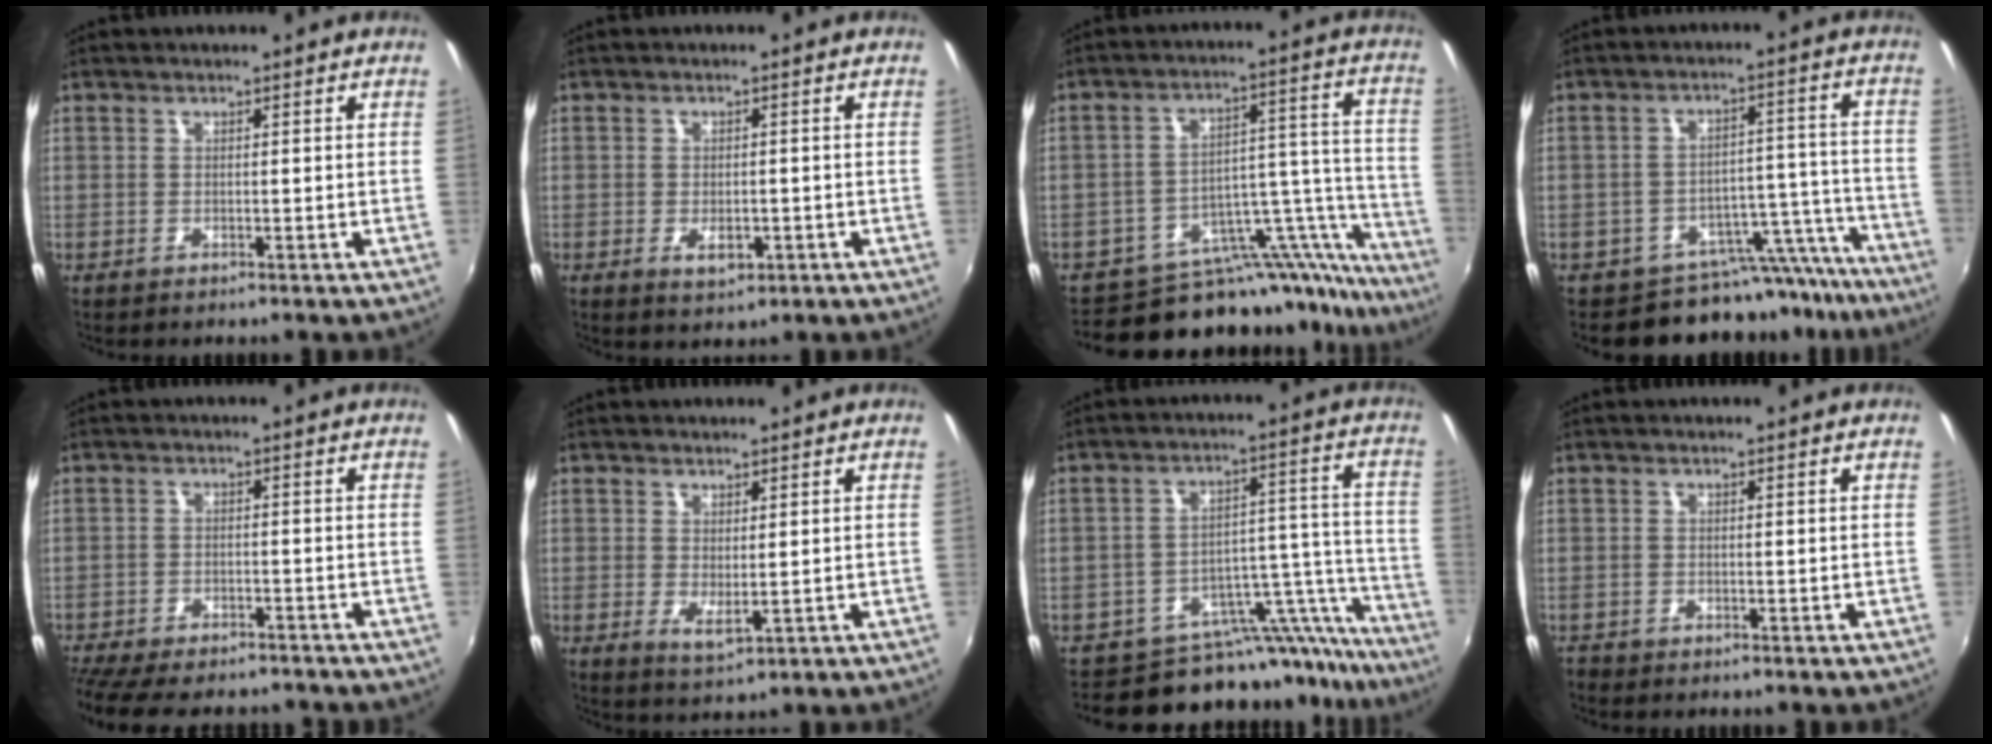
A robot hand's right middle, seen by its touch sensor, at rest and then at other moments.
{"total": 3.5, "force": [-1.2, 1.8, 2.7], "torque": [-0.052, -0.006, -0.013]}
{"total": 22.2, "force": [-20.0, 7.3, 6.4], "torque": [-0.074, 0.038, -0.282]}
{"total": 12.0, "force": [-11.1, 4.6, 1.4], "torque": [-0.001, 0.054, -0.139]}
{"total": 13.7, "force": [-11.8, 3.8, 5.8], "torque": [-0.135, -0.029, -0.178]}
{"total": 2.9, "force": [0.4, 0.8, 2.7], "torque": [-0.046, -0.009, 0.011]}
{"total": 17.7, "force": [-16.8, 5.5, 1.9], "torque": [-0.015, 0.056, -0.238]}
{"total": 1.0, "force": [-0.9, 0.5, 0.1], "torque": [-0.006, -0.001, -0.018]}